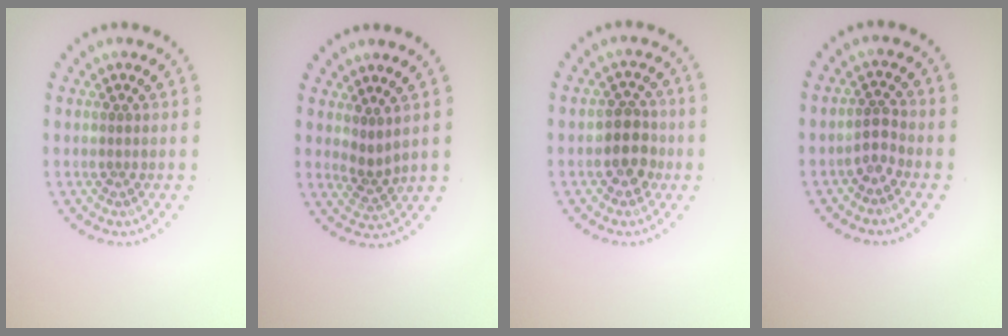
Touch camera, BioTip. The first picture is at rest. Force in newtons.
{"total": 1.7, "press": 1.1, "slide": 1.3}
{"total": 3.0, "press": 2.8, "slide": 1.1}
{"total": 1.6, "press": 1.2, "slide": 1.0}